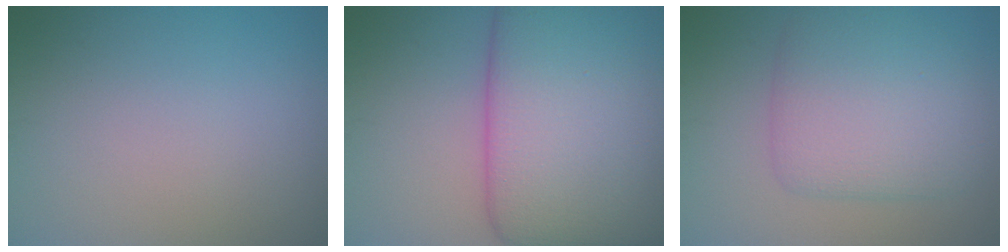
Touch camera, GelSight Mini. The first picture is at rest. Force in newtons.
{"total": 14.5, "press": 14.5, "slide": 0.4}
{"total": 5.9, "press": 5.9, "slide": 0.1}